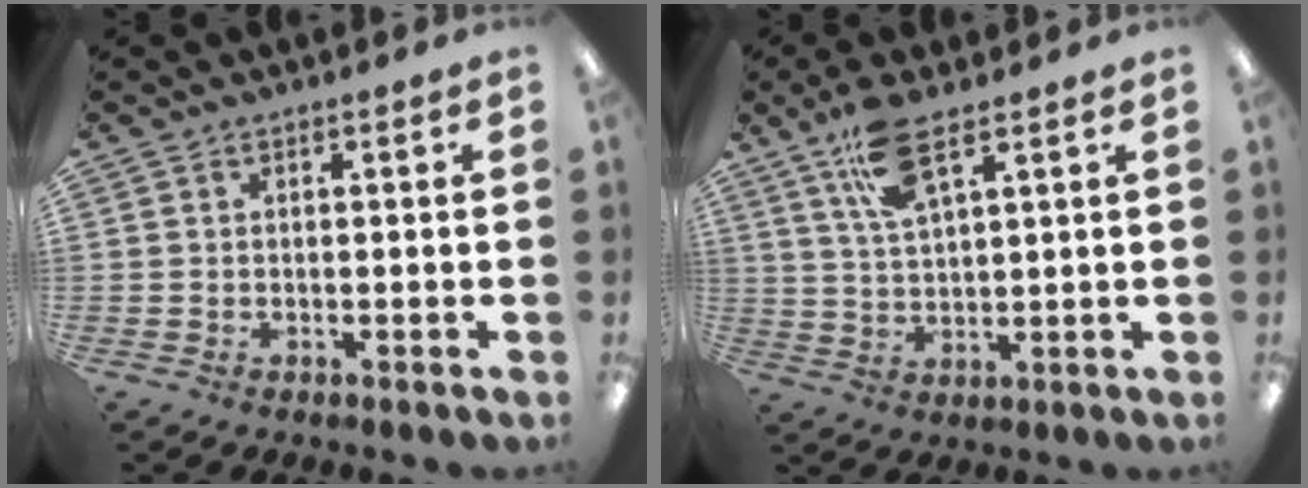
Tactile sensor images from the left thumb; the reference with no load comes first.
{"total": 10.0, "force": [6.5, 3.1, 7.0], "torque": [-0.143, -0.010, 0.117]}